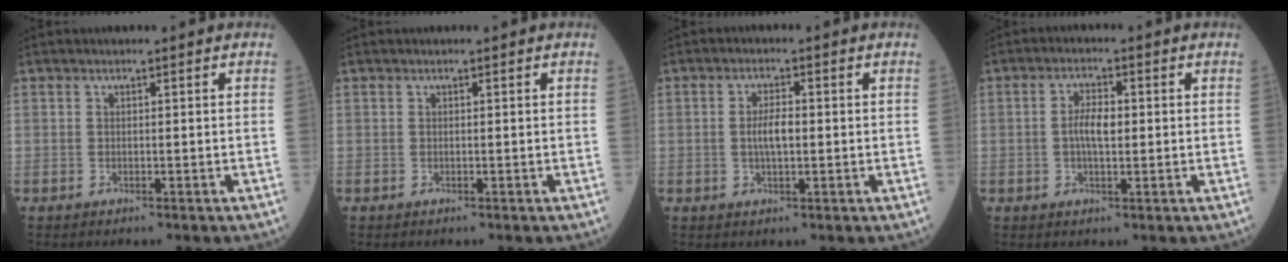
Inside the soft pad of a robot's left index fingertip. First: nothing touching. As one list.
[{"total": 0.0}, {"total": 3.4, "force": [-0.2, 1.1, 3.2], "torque": [-0.067, 0.000, -0.004]}, {"total": 3.9, "force": [-0.1, 1.5, 3.6], "torque": [-0.077, 0.004, -0.004]}]